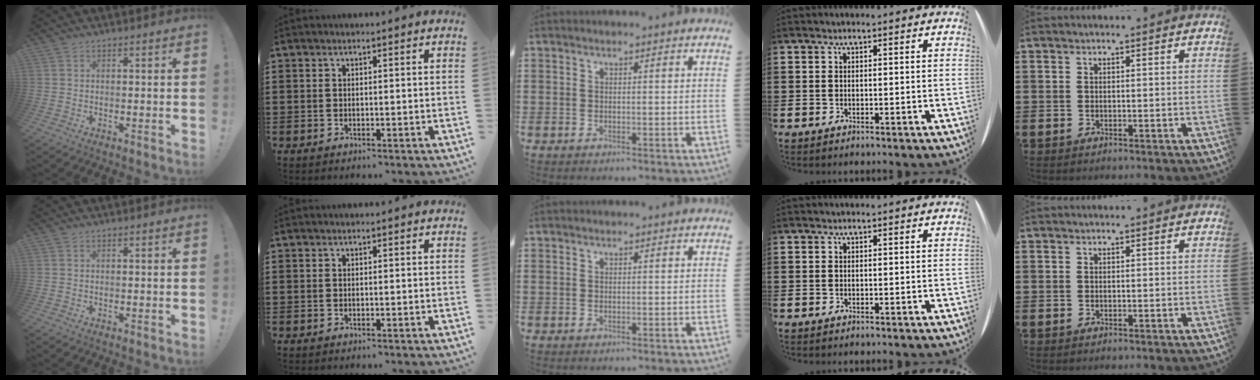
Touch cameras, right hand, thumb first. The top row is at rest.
{}